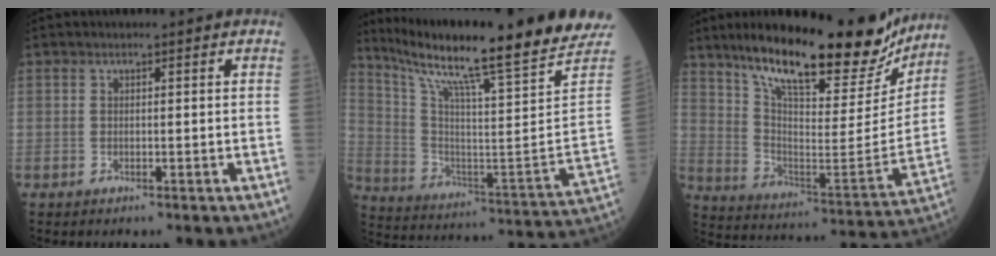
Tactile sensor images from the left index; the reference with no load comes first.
{"total": 26.2, "force": [21.1, -1.0, 15.5], "torque": [-0.263, -0.059, 0.314]}
{"total": 24.8, "force": [19.8, 5.9, 13.7], "torque": [-0.217, -0.021, 0.295]}